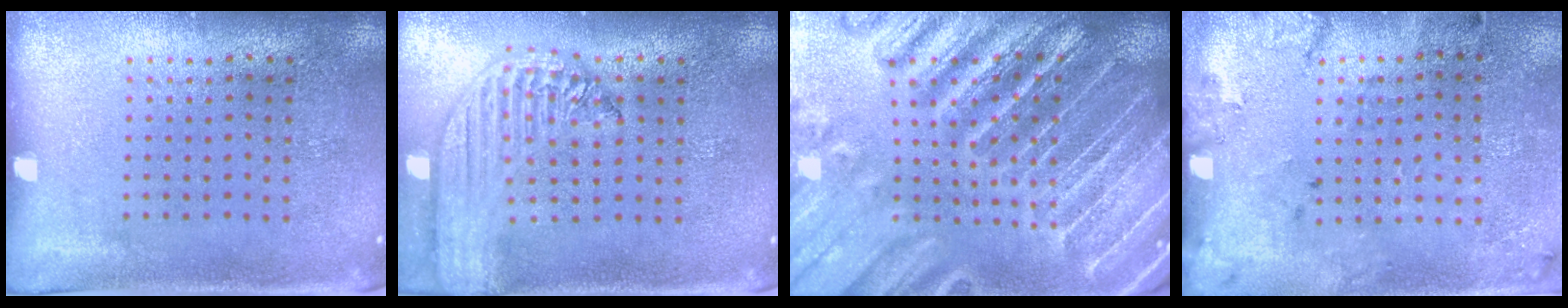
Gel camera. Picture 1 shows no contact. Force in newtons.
{"total": 2.5, "press": 2.1, "slide": 1.4}
{"total": 5.0, "press": 4.5, "slide": 2.3}
{"total": 2.1, "press": 1.4, "slide": 1.6}